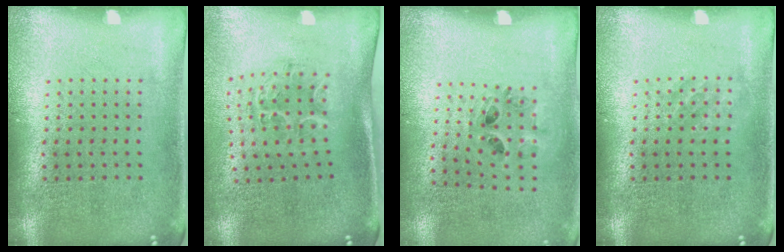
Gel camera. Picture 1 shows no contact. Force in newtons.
{"total": 1.3, "press": 1.2, "slide": 0.4}
{"total": 1.0, "press": 0.8, "slide": 0.5}
{"total": 1.0, "press": 1.0, "slide": 0.2}